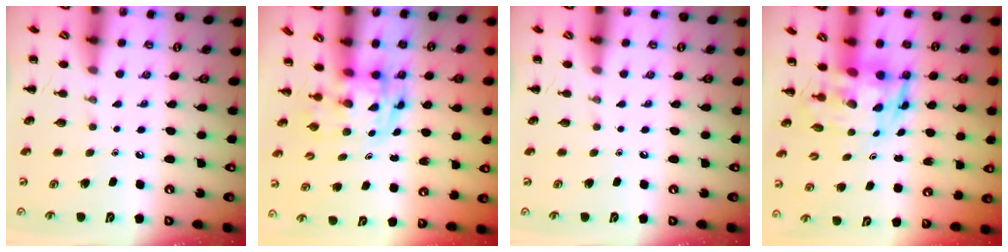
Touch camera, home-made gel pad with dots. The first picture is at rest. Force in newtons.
{"total": 2.8, "press": 2.8, "slide": 0.6}
{"total": 0.0}
{"total": 5.5, "press": 5.3, "slide": 1.5}